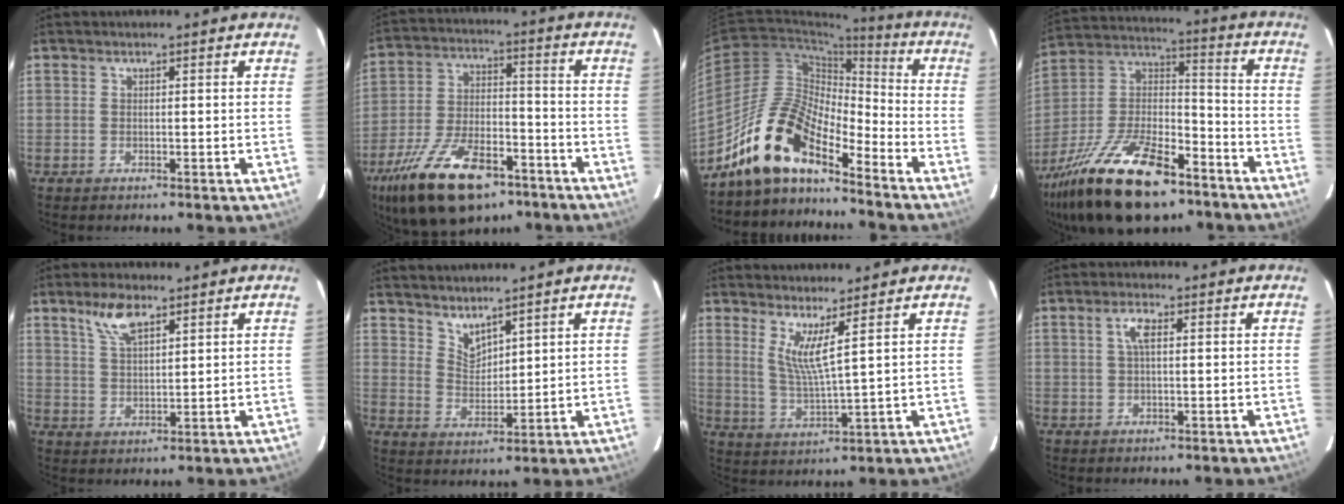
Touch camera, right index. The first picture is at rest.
{"total": 20.4, "force": [-13.1, 9.3, 12.6], "torque": [-0.250, -0.014, -0.213]}
{"total": 14.1, "force": [-11.6, 4.4, 6.8], "torque": [-0.124, 0.011, -0.233]}
{"total": 27.6, "force": [-17.6, 11.7, 17.8], "torque": [-0.360, -0.011, -0.292]}
{"total": 6.4, "force": [4.2, 2.4, 4.2], "torque": [-0.079, 0.008, 0.084]}
{"total": 4.9, "force": [4.3, 1.6, 1.8], "torque": [-0.026, -0.005, 0.085]}
{"total": 5.7, "force": [3.5, -0.5, 4.5], "torque": [-0.086, -0.014, 0.067]}
{"total": 3.0, "force": [0.8, 1.0, 2.7], "torque": [-0.056, 0.008, 0.015]}